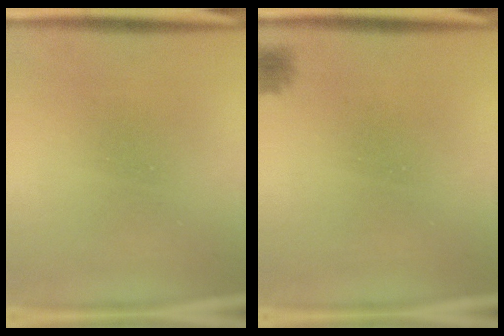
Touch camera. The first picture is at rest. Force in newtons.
{"total": 1.6}